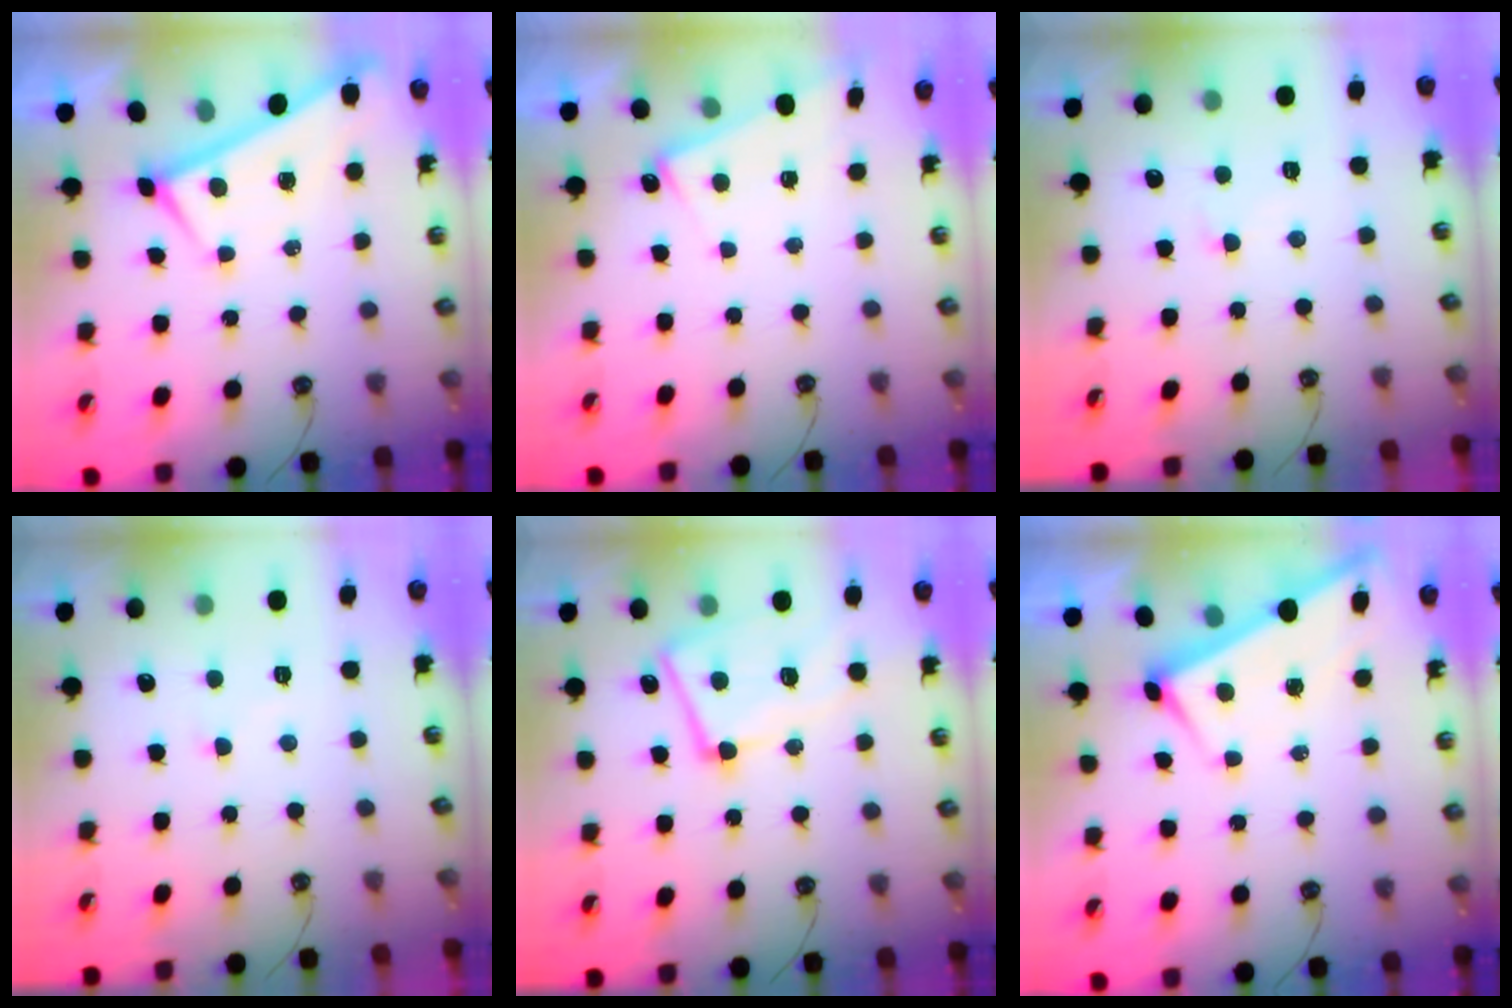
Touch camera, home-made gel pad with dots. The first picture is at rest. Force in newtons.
{"total": 6.5, "press": 6.5, "slide": 0.3}
{"total": 2.3, "press": 2.2, "slide": 0.6}
{"total": 4.1, "press": 4.1, "slide": 0.5}
{"total": 9.2, "press": 9.0, "slide": 1.6}
{"total": 4.4, "press": 4.4, "slide": 0.4}